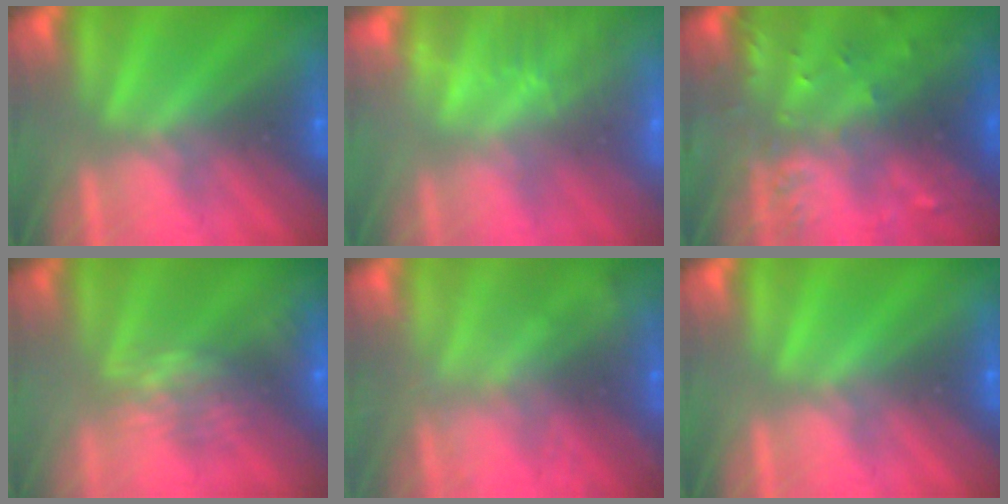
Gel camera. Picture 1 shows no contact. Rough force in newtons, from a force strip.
{"total": 3.6}
{"total": 5.8}
{"total": 6.0}
{"total": 2.1}
{"total": 0.0}